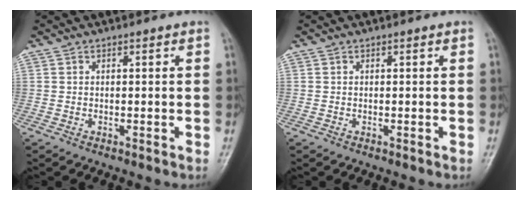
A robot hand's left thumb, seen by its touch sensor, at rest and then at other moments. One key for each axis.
{"total": 0.0}